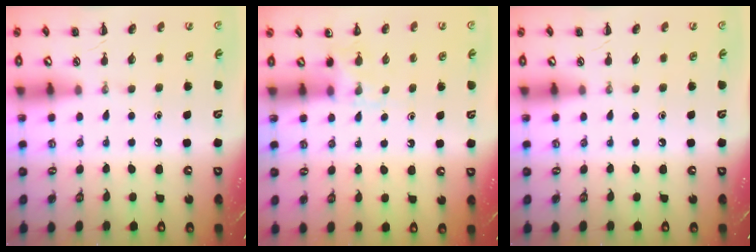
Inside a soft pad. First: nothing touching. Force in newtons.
{"total": 5.1, "press": 4.8, "slide": 1.5}
{"total": 0.0}